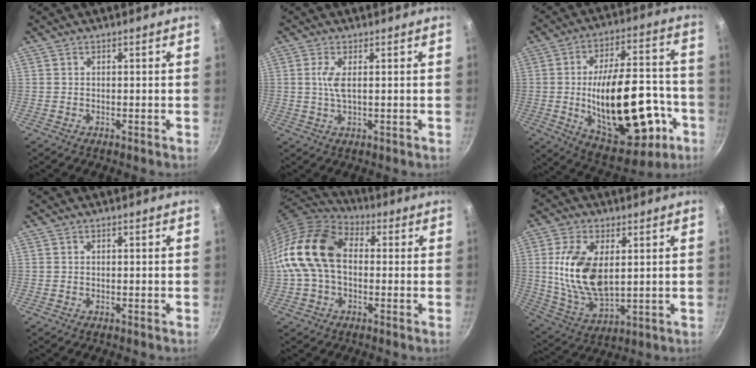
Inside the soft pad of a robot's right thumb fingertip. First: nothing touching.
{"total": 3.5, "force": [0.6, 0.9, 3.4], "torque": [-0.078, -0.001, 0.014]}
{"total": 27.1, "force": [-6.5, 13.3, 22.7], "torque": [-0.319, 0.042, -0.066]}
{"total": 0.0}
{"total": 16.7, "force": [0.2, 11.5, 12.1], "torque": [-0.217, 0.038, -0.013]}
{"total": 15.1, "force": [2.6, 8.2, 12.4], "torque": [-0.231, -0.018, 0.058]}